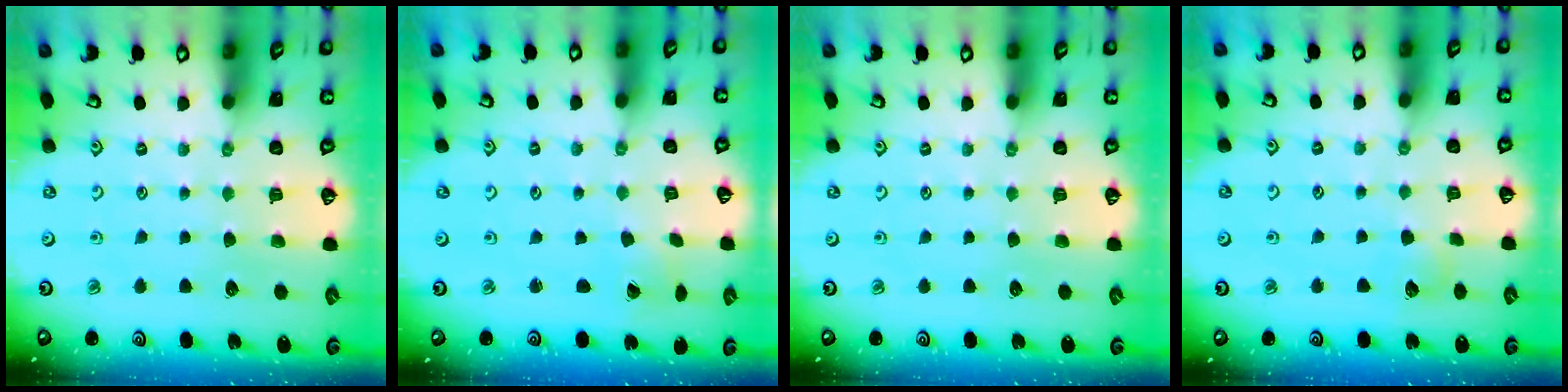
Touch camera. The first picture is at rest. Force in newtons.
{"total": 1.7, "press": 1.7, "slide": 0.1}
{"total": 0.0}
{"total": 4.2, "press": 4.1, "slide": 0.6}